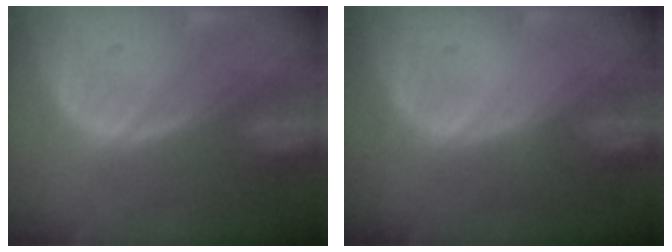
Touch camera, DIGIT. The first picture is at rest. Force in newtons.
{"total": 0.0}